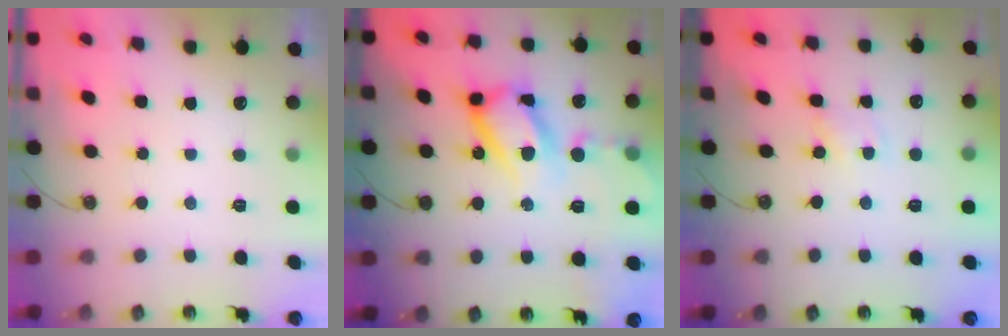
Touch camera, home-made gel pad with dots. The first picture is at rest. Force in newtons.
{"total": 17.9, "press": 17.7, "slide": 2.3}
{"total": 2.2, "press": 2.2, "slide": 0.3}